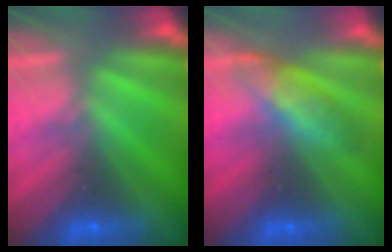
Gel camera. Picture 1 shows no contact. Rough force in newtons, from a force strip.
{"total": 4.5}